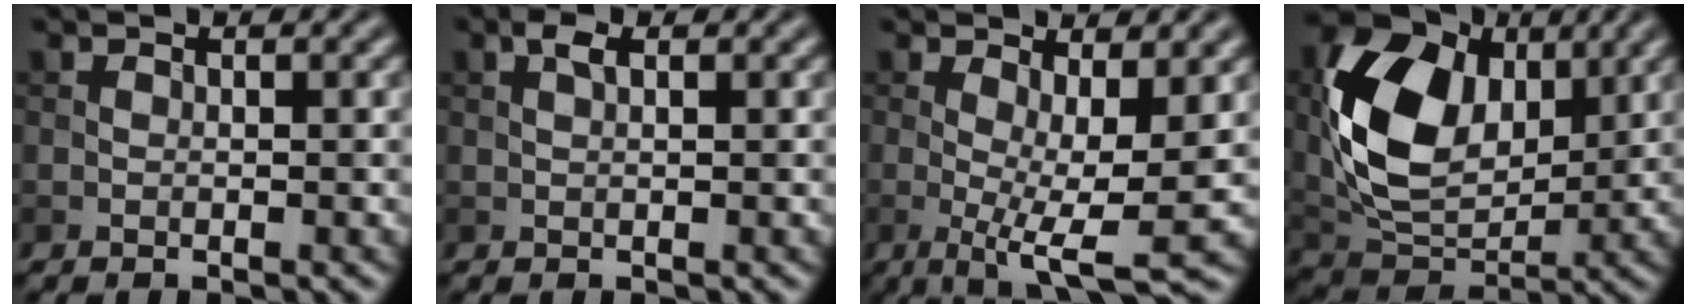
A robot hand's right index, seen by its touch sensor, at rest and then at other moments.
{"total": 1.2, "force": [0.5, 0.4, 1.0], "torque": [-0.022, 0.003, 0.011]}
{"total": 6.4, "force": [0.0, 1.6, 6.2], "torque": [-0.094, -0.013, 0.001]}
{"total": 11.6, "force": [2.3, 8.0, 8.1], "torque": [-0.169, -0.001, 0.043]}